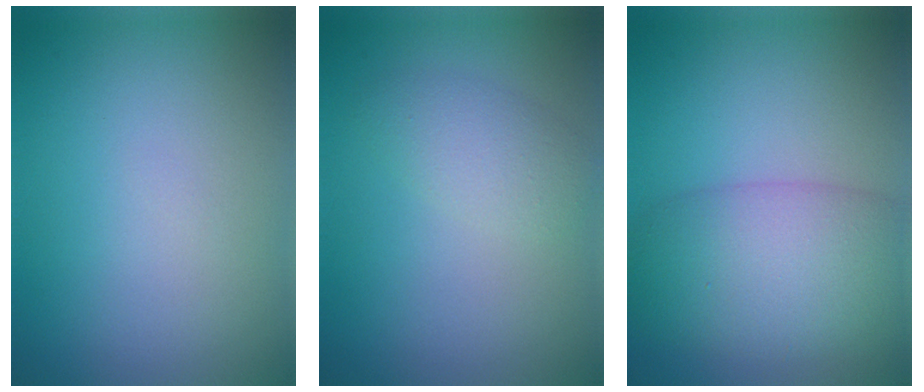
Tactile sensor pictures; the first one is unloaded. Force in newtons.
{"total": 2.5, "press": 2.5, "slide": 0.0}
{"total": 7.7, "press": 7.7, "slide": 0.3}